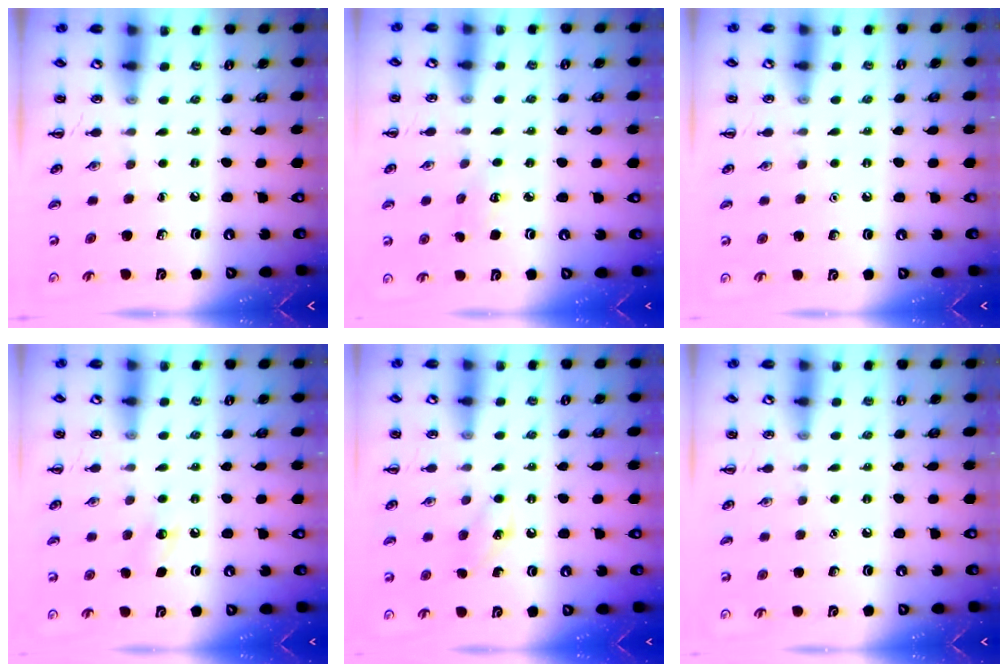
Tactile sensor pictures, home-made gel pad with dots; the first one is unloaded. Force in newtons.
{"total": 2.1, "press": 2.0, "slide": 0.6}
{"total": 1.6, "press": 1.6, "slide": 0.1}
{"total": 4.0, "press": 3.9, "slide": 1.1}
{"total": 7.0, "press": 6.9, "slide": 1.2}
{"total": 1.4, "press": 1.4, "slide": 0.1}